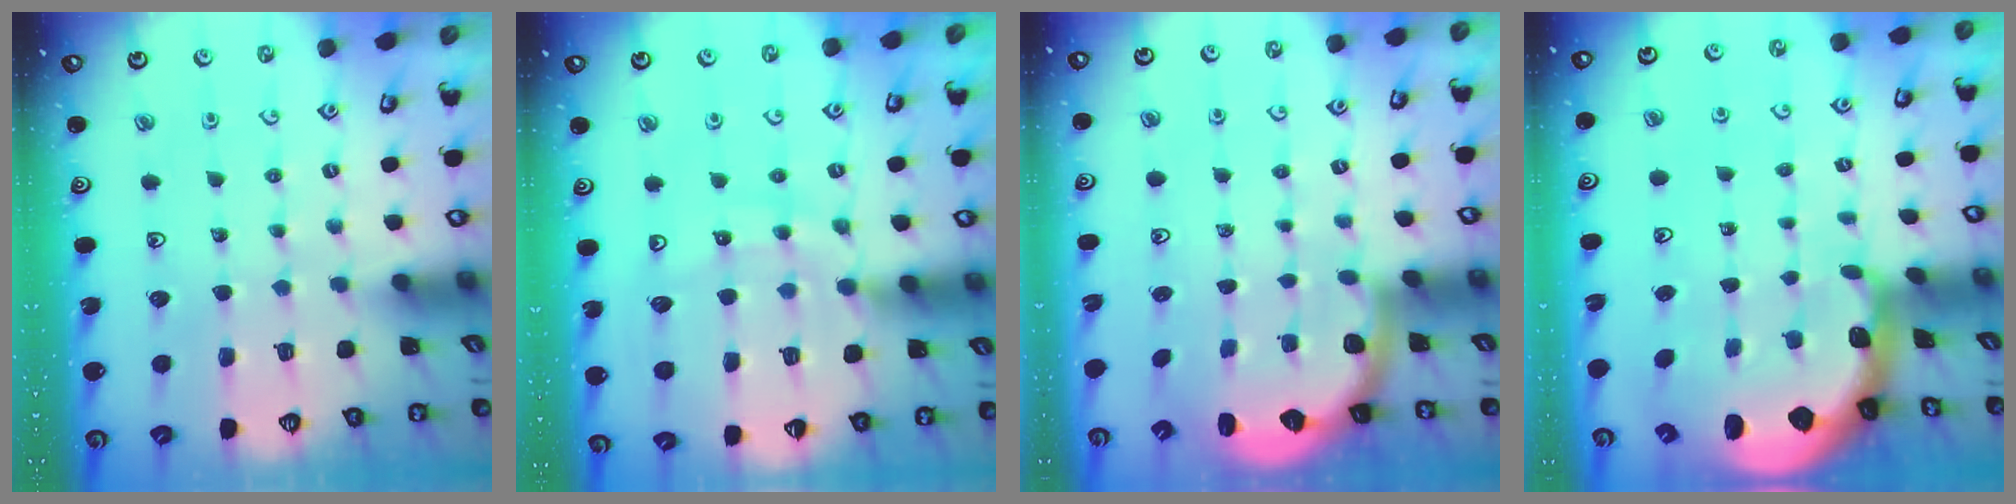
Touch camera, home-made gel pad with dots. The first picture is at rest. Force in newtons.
{"total": 12.9, "press": 12.8, "slide": 1.5}
{"total": 2.7, "press": 2.1, "slide": 1.7}
{"total": 2.6, "press": 2.5, "slide": 0.6}